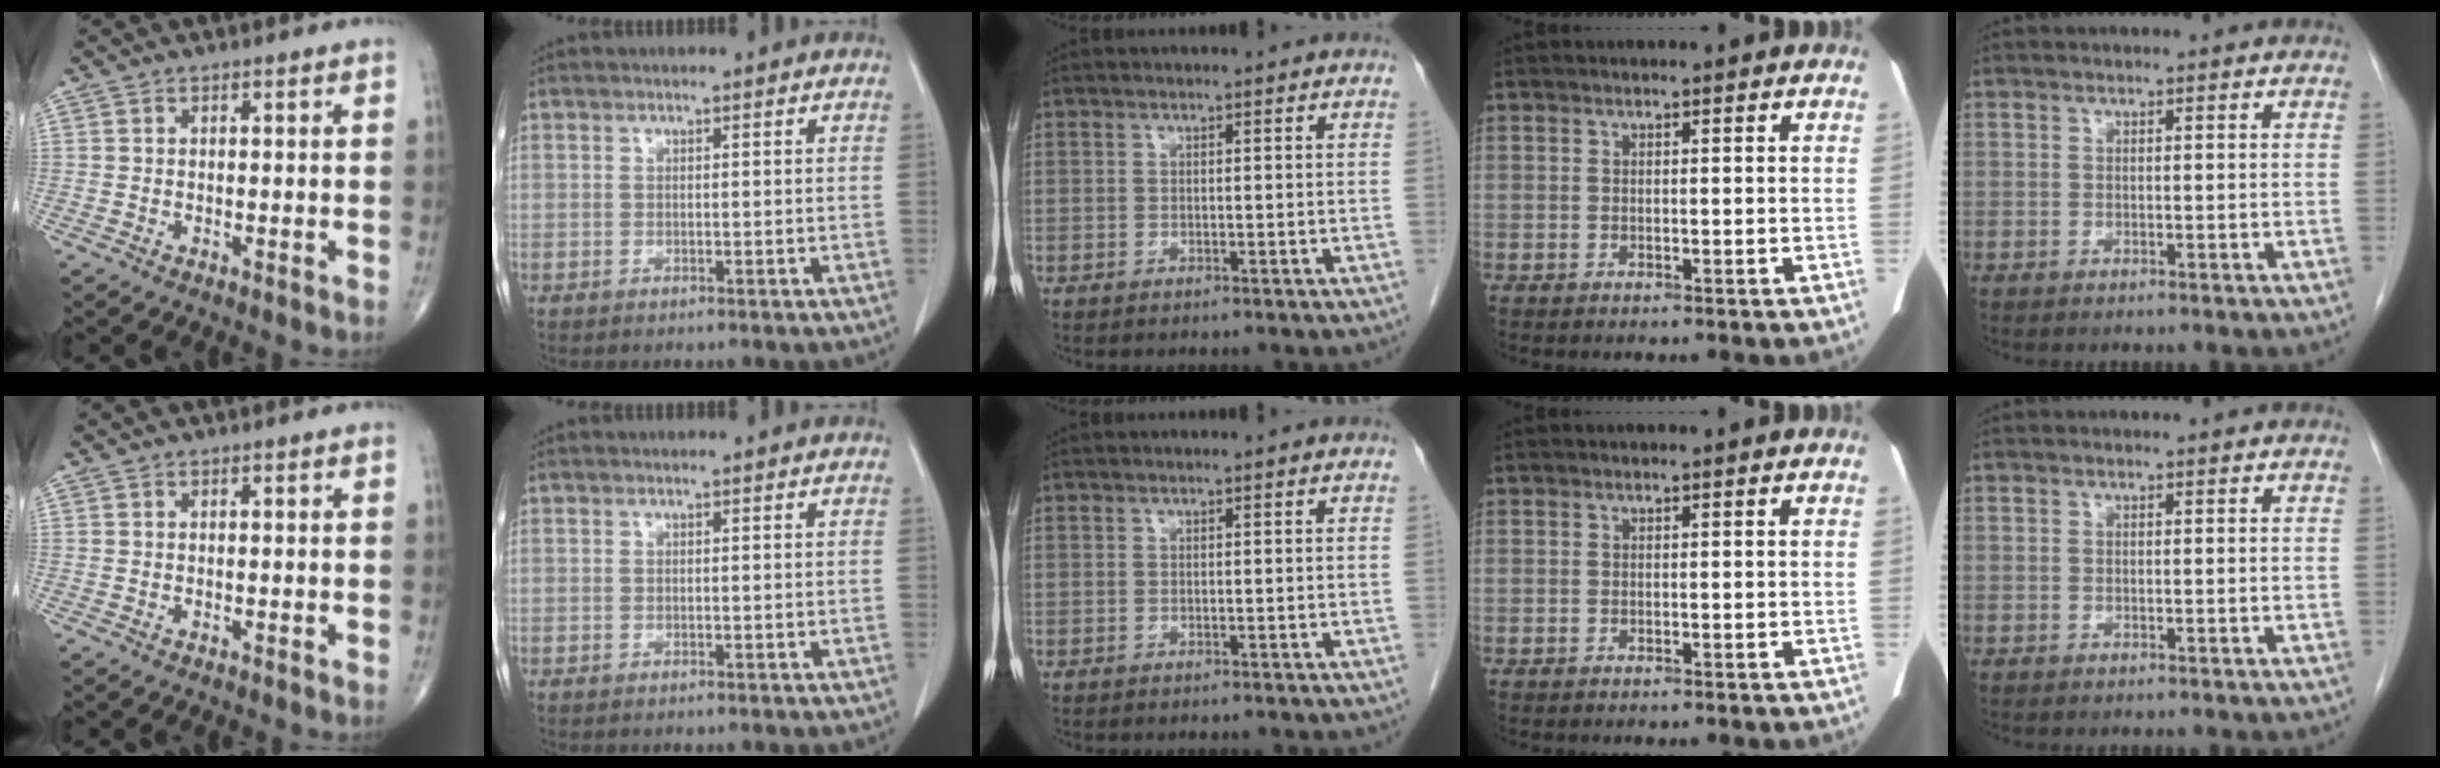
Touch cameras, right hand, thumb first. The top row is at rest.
{}